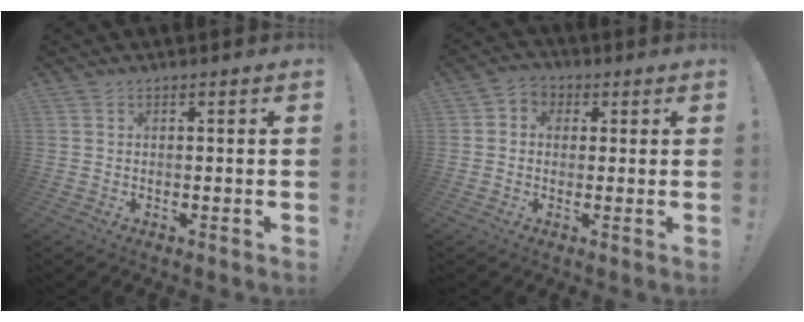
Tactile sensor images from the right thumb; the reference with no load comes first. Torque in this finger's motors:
{"motor_torque": [-0.29, 0.18, -0.03, 0.19, 0.07]}